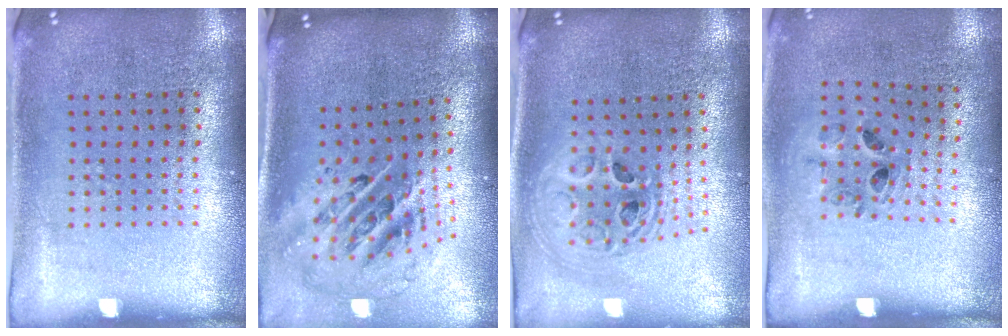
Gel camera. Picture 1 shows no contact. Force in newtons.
{"total": 2.8, "press": 1.9, "slide": 2.1}
{"total": 2.1, "press": 1.7, "slide": 1.2}
{"total": 0.8, "press": 0.8, "slide": 0.3}